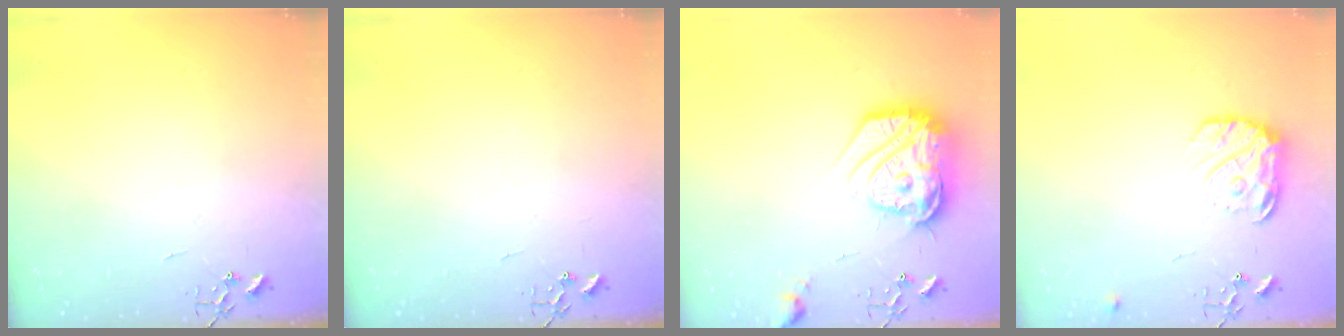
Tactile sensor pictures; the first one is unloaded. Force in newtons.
{"total": 0.0}
{"total": 21.6, "press": 21.5, "slide": 1.7}
{"total": 12.7, "press": 12.6, "slide": 0.7}